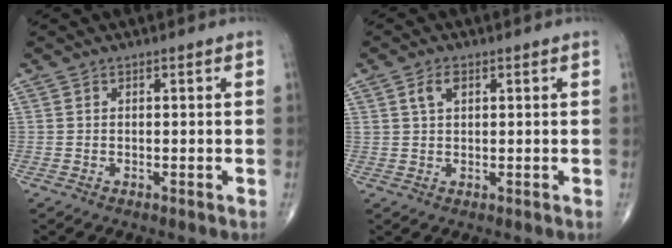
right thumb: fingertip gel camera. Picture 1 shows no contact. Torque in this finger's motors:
{"motor_torque": [0.27, 0.25, 0.39, 0.38, 0.04]}